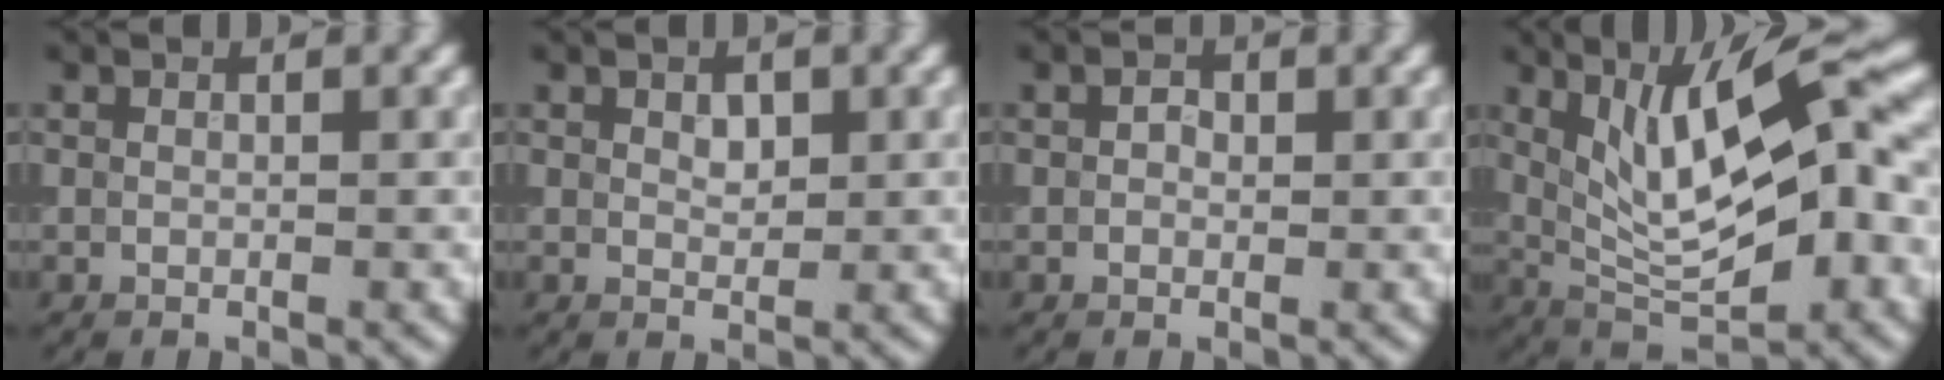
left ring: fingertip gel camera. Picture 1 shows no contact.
{"total": 1.4, "force": [0.5, 0.8, 0.9], "torque": [-0.013, -0.001, 0.011]}
{"total": 0.9, "force": [0.1, 0.7, 0.6], "torque": [-0.007, -0.001, -0.001]}
{"total": 10.8, "force": [2.3, 3.2, 10.1], "torque": [-0.165, 0.002, 0.040]}